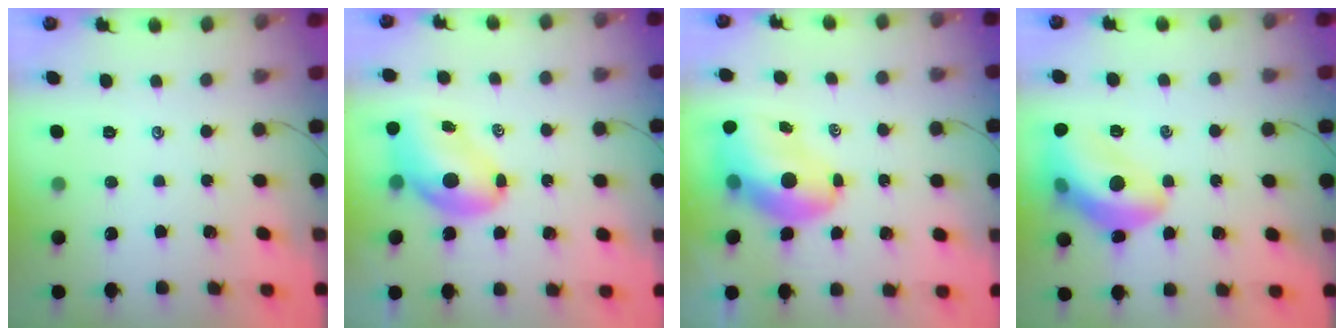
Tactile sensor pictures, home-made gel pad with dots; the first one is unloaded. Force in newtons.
{"total": 8.6, "press": 8.5, "slide": 1.6}
{"total": 9.4, "press": 9.1, "slide": 2.6}
{"total": 16.4, "press": 16.3, "slide": 1.8}